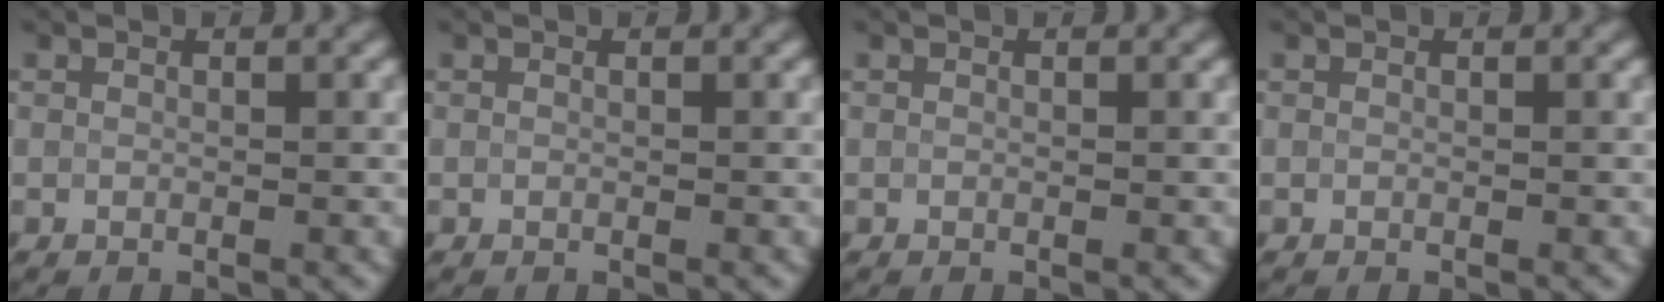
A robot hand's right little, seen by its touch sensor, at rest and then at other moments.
{"total": 0.0}
{"total": 0.0}
{"total": 0.0}